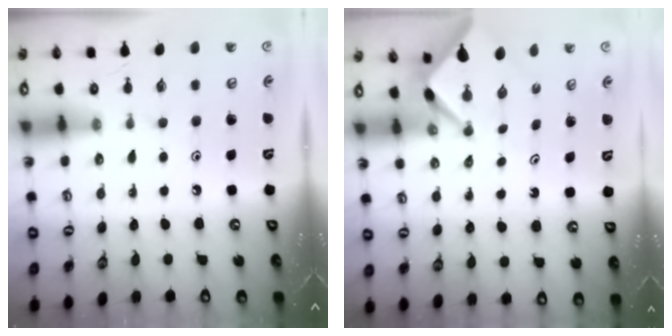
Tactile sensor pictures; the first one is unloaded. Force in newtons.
{"total": 2.5, "press": 2.5, "slide": 0.3}